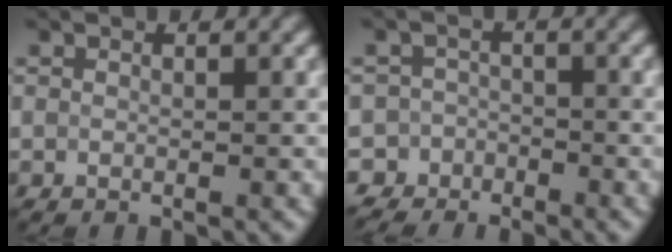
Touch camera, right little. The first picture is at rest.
{"total": 4.2, "force": [-3.4, 1.9, -1.5], "torque": [0.050, 0.002, -0.053]}